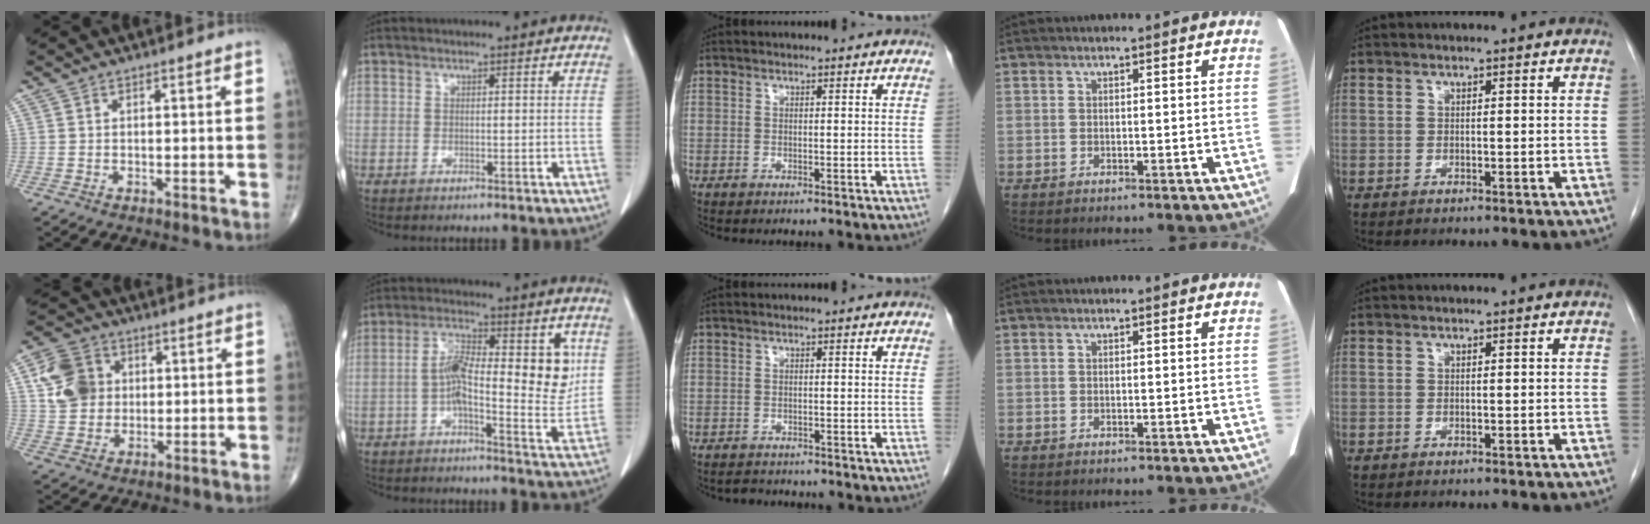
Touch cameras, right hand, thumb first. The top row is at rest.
{"thumb": {"total": 9.6, "force": [2.1, 8.0, 4.8], "torque": [-0.069, 0.003, 0.034]}, "index": {"total": 11.9, "force": [1.0, 3.7, 11.3], "torque": [-0.174, 0.015, 0.011]}, "middle": {"total": 2.0, "force": [-1.8, 0.7, -0.1], "torque": [-0.002, -0.004, -0.029]}}